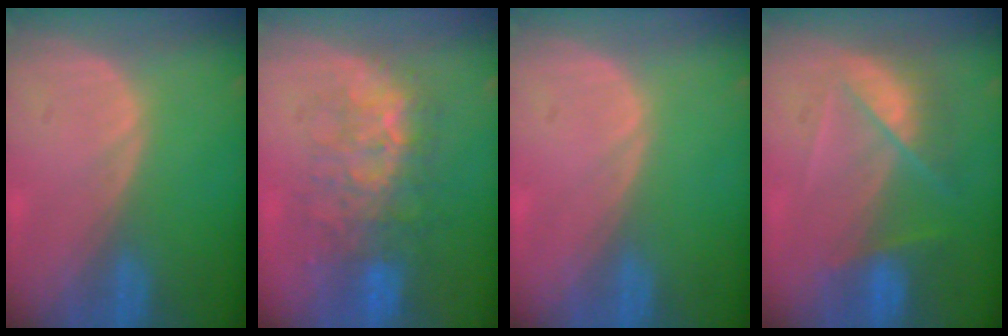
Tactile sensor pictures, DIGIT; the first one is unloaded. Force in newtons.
{"total": 8.9, "press": 8.5, "slide": 2.8}
{"total": 0.0}
{"total": 7.4, "press": 6.5, "slide": 3.4}